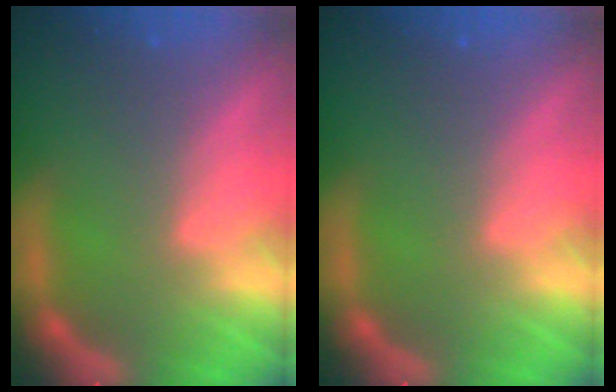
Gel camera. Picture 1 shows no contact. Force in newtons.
{"total": 0.0}